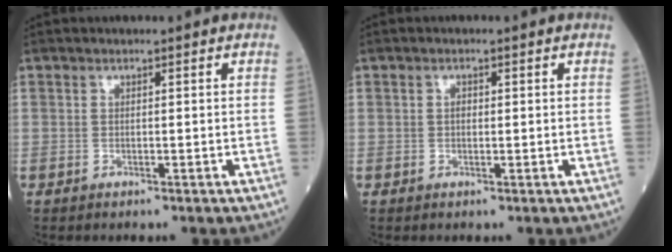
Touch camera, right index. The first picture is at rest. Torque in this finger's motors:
{"motor_torque": [-0.06, 0.06, -0.05, -0.01]}